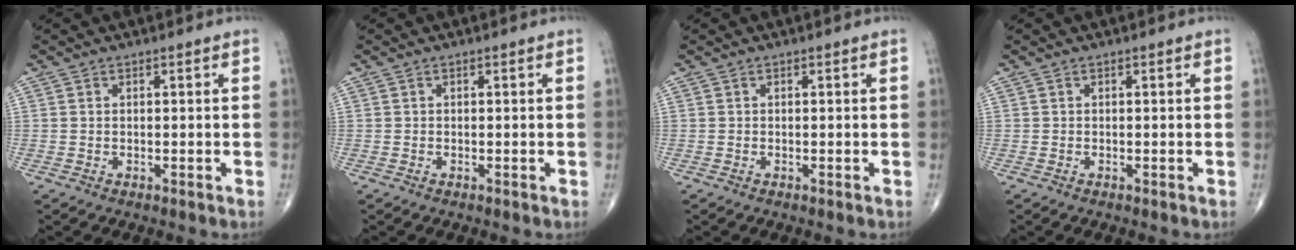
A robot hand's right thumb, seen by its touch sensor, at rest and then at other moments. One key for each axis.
{"total": 0.0}
{"total": 0.0}
{"total": 0.0}